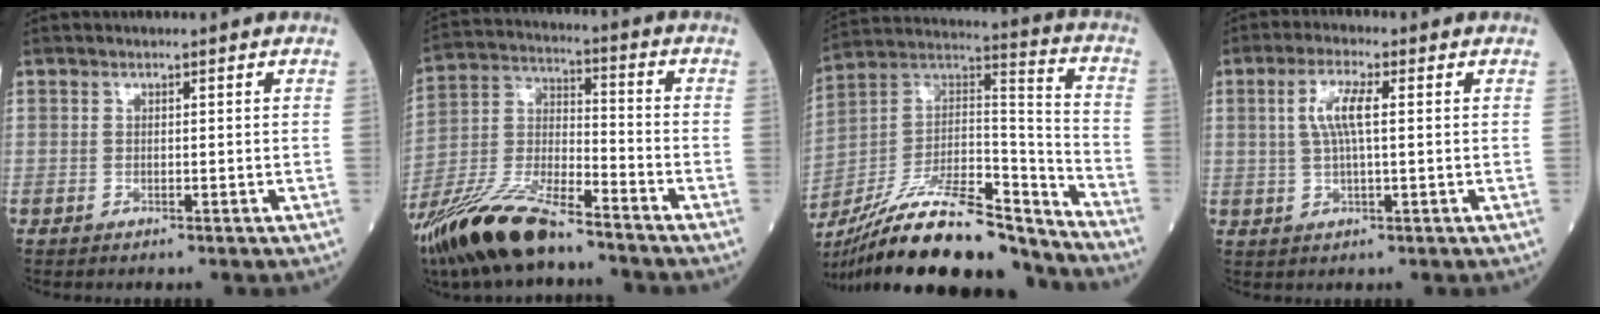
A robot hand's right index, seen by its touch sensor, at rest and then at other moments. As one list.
[{"total": 17.8, "force": [-13.5, 4.1, 10.8], "torque": [-0.238, -0.028, -0.256]}, {"total": 25.1, "force": [-20.9, 4.6, 13.2], "torque": [-0.225, 0.010, -0.356]}, {"total": 5.2, "force": [1.1, 0.9, 5.0], "torque": [-0.105, 0.007, 0.022]}]